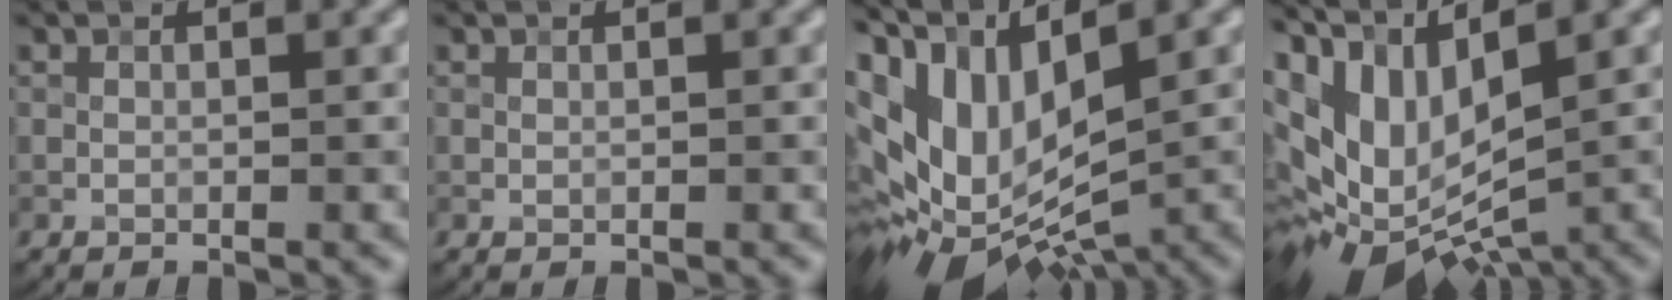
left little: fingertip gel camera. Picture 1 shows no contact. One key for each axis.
{"total": 0.0}
{"total": 12.2, "fx": 1.0, "fy": 7.3, "fz": 9.8, "tx": -0.201, "ty": -0.003, "tz": 0.024}
{"total": 11.4, "fx": -0.2, "fy": 6.7, "fz": 9.3, "tx": -0.185, "ty": -0.013, "tz": 0.016}